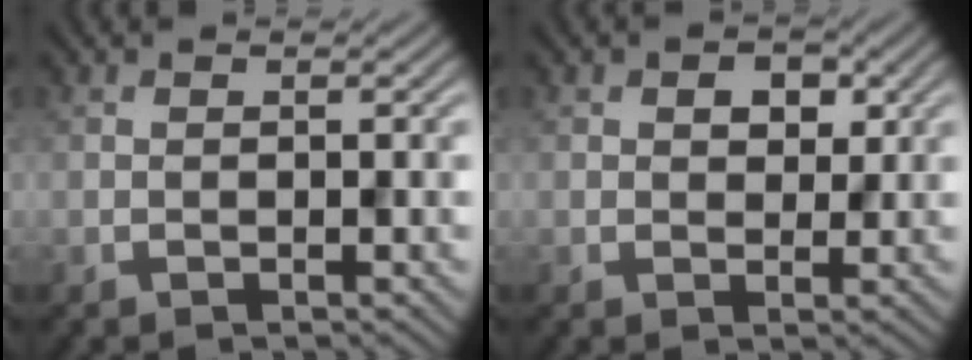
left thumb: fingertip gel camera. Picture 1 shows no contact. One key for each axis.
{"total": 3.2, "fx": 1.5, "fy": 2.1, "fz": 1.9, "tx": -0.026, "ty": -0.002, "tz": 0.021}